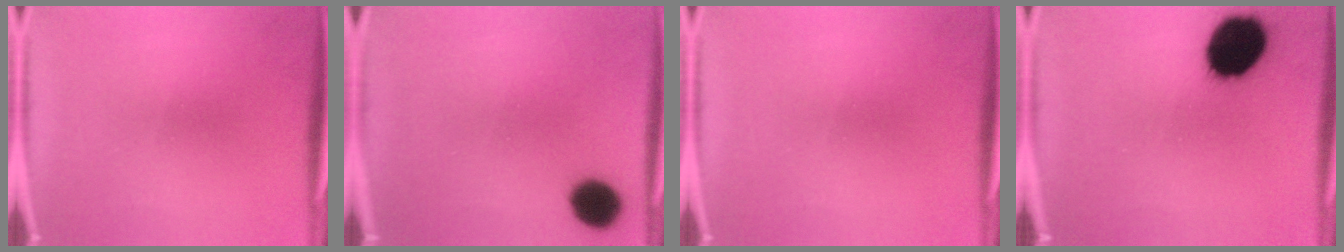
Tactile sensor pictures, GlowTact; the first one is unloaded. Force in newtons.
{"total": 9.5}
{"total": 0.0}
{"total": 18.3}